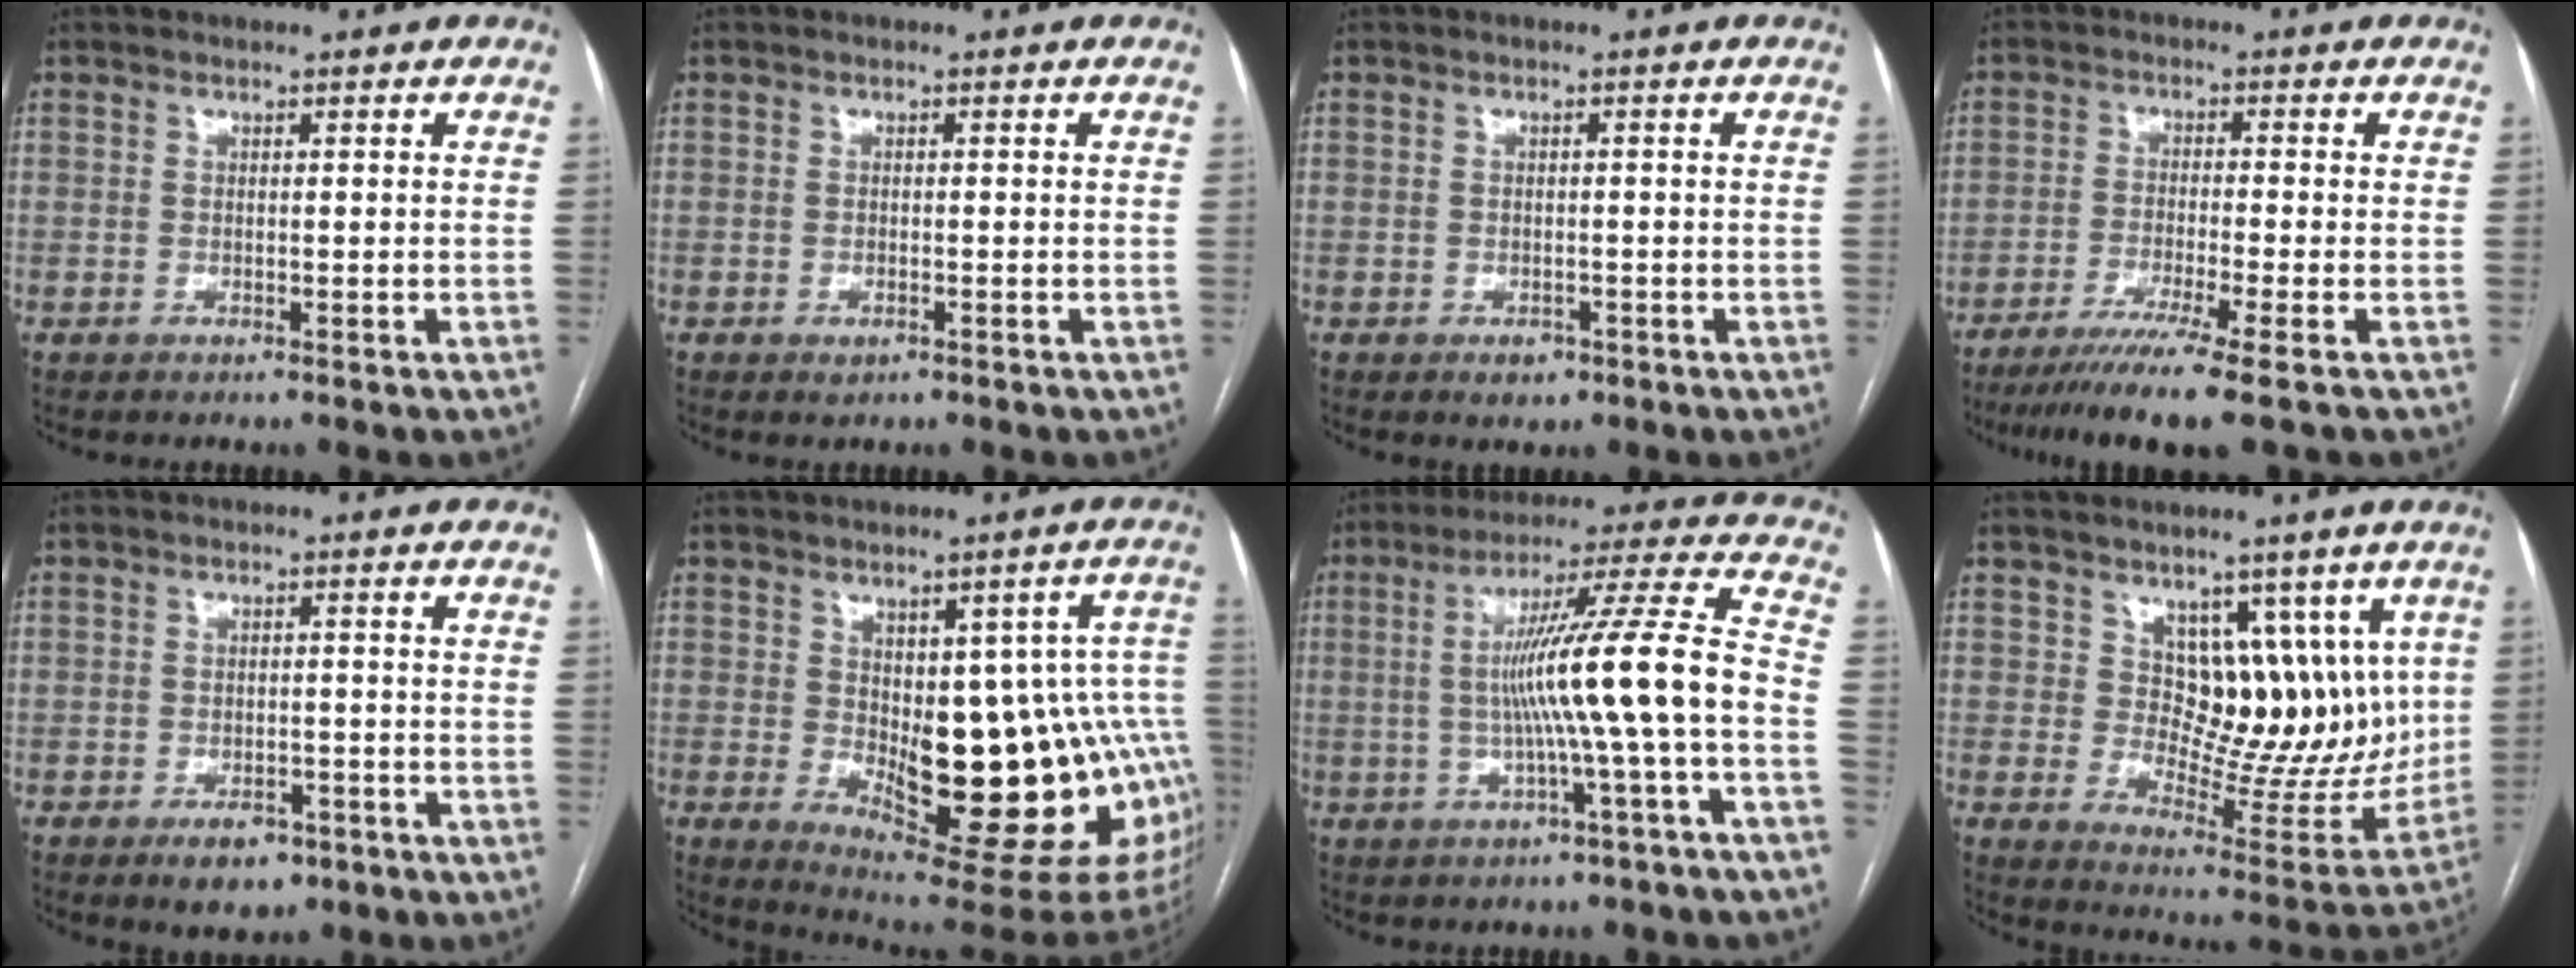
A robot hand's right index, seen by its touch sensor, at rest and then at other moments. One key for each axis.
{"total": 1.2, "fx": -0.6, "fy": 0.6, "fz": 0.8, "tx": -0.012, "ty": -0.001, "tz": -0.004}
{"total": 2.0, "fx": -1.1, "fy": 1.4, "fz": 0.9, "tx": -0.008, "ty": 0.003, "tz": -0.008}
{"total": 8.8, "fx": -6.4, "fy": -1.7, "fz": 5.9, "tx": -0.092, "ty": -0.030, "tz": -0.106}
{"total": 4.6, "fx": -2.8, "fy": 2.6, "fz": 2.5, "tx": -0.035, "ty": 0.001, "tz": -0.033}
{"total": 22.3, "fx": -2.2, "fy": 7.4, "fz": 20.9, "tx": -0.201, "ty": 0.008, "tz": -0.004}
{"total": 14.4, "fx": -2.1, "fy": -1.5, "fz": 14.1, "tx": -0.231, "ty": 0.018, "tz": -0.035}
{"total": 12.4, "fx": 5.0, "fy": 7.2, "fz": 8.8, "tx": -0.094, "ty": 0.002, "tz": 0.091}